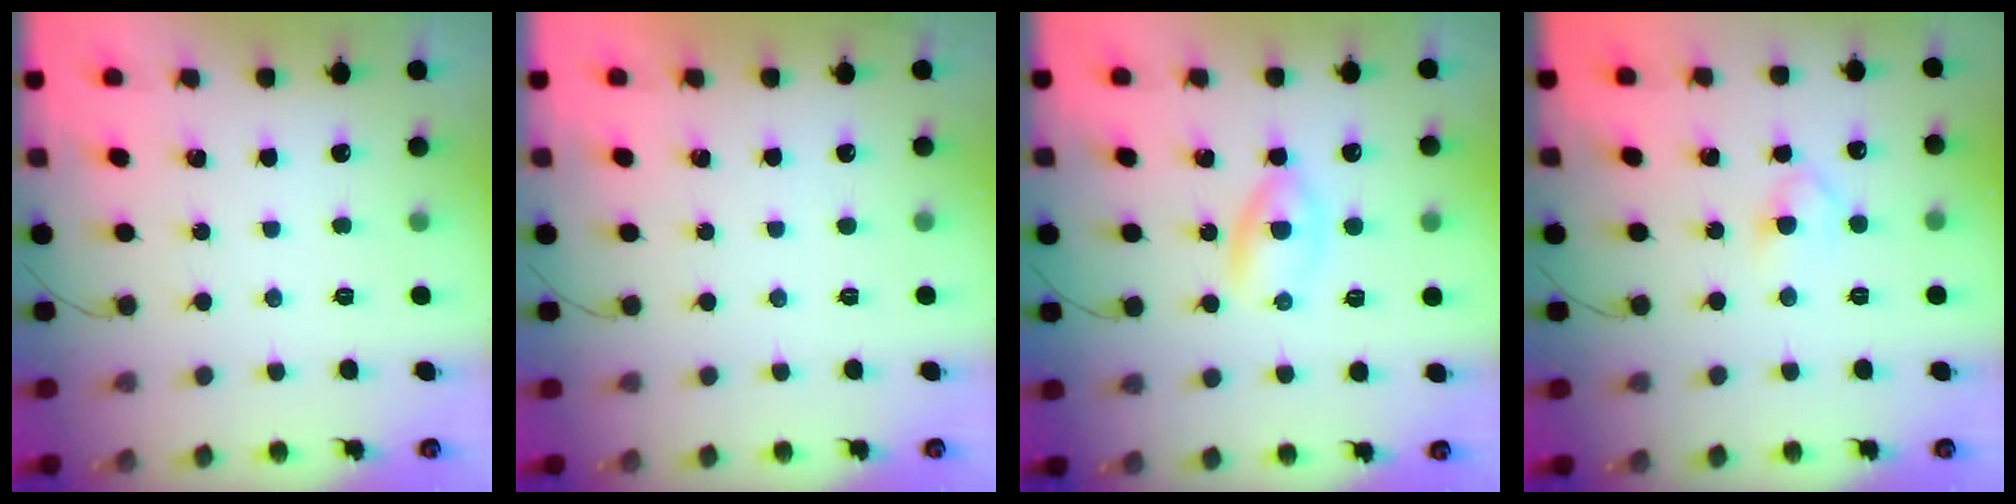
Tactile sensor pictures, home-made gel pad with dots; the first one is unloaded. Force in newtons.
{"total": 1.0, "press": 1.0, "slide": 0.2}
{"total": 2.7, "press": 2.5, "slide": 1.1}
{"total": 2.9, "press": 2.6, "slide": 1.3}